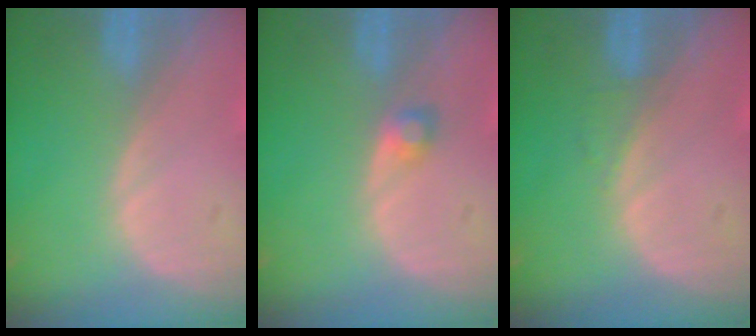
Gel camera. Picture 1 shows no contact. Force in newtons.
{"total": 1.8, "press": 1.7, "slide": 0.3}
{"total": 0.7, "press": 0.7, "slide": 0.1}